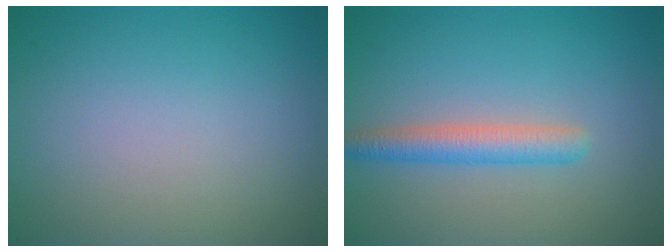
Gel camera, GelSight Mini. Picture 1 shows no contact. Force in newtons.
{"total": 3.0, "press": 3.0, "slide": 0.1}